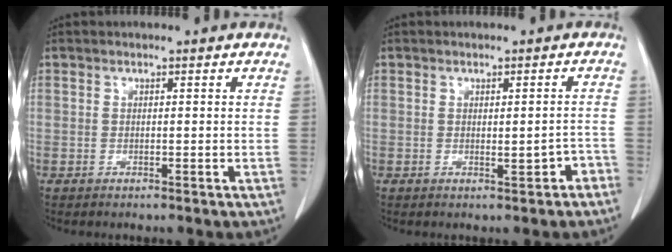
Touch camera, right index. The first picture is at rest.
{"total": 2.3, "force": [-1.0, 0.8, 1.9], "torque": [-0.025, -0.001, -0.010]}